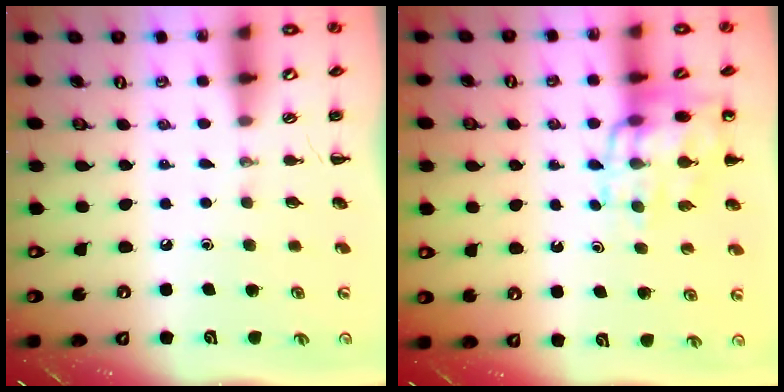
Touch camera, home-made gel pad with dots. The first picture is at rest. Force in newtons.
{"total": 13.1, "press": 12.9, "slide": 2.6}